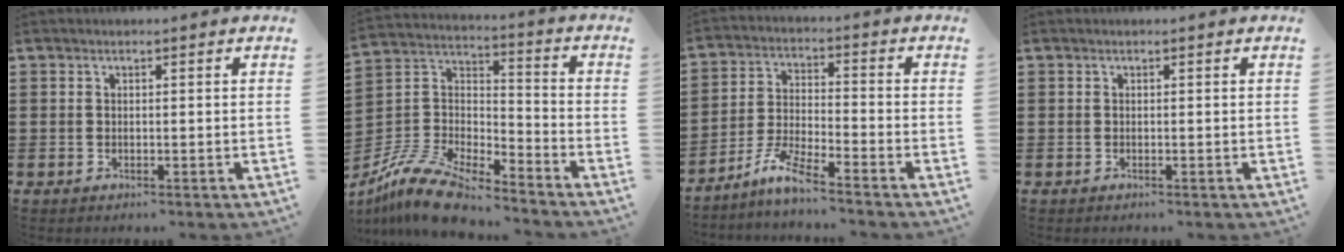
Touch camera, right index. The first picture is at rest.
{"total": 11.4, "force": [-10.5, 2.1, 4.0], "torque": [-0.092, 0.023, -0.213]}
{"total": 5.9, "force": [-5.2, 0.1, 2.8], "torque": [-0.076, -0.011, -0.107]}
{"total": 0.0}